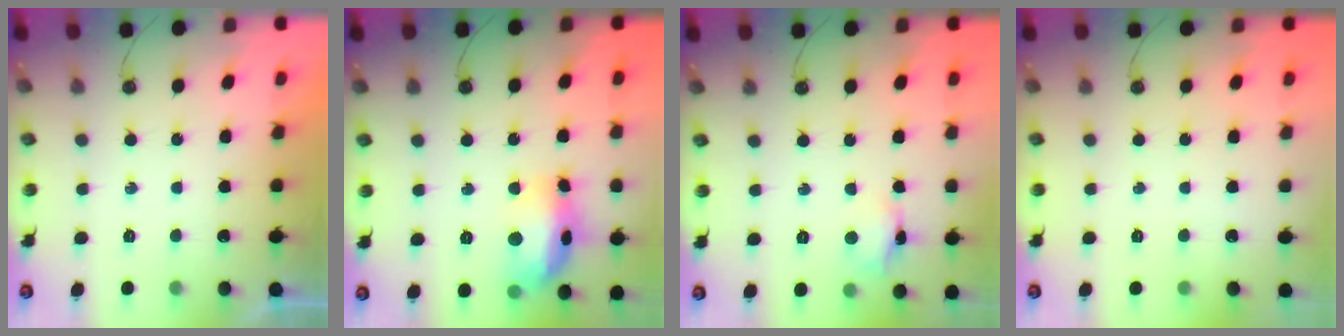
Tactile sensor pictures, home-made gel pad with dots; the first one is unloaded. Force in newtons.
{"total": 16.8, "press": 16.7, "slide": 1.8}
{"total": 5.9, "press": 5.9, "slide": 0.4}
{"total": 0.0}